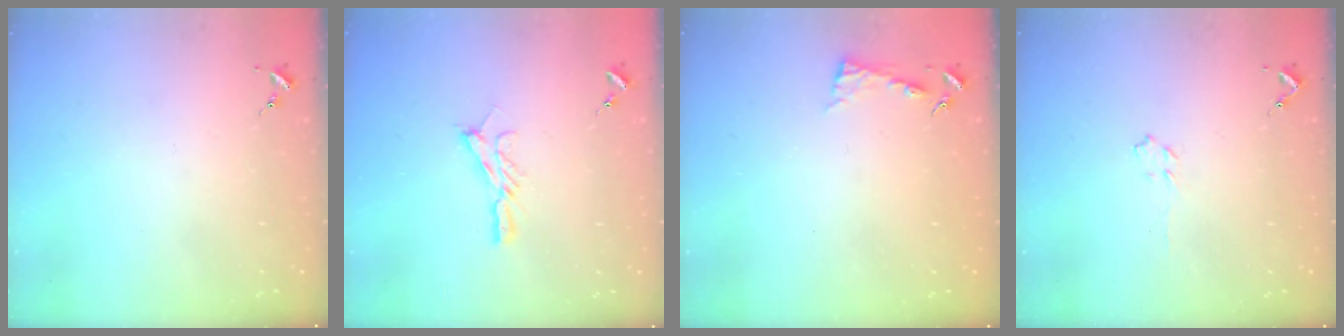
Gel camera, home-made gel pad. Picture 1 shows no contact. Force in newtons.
{"total": 8.3, "press": 8.3, "slide": 0.6}
{"total": 3.9, "press": 3.9, "slide": 0.4}
{"total": 3.9, "press": 3.9, "slide": 0.6}